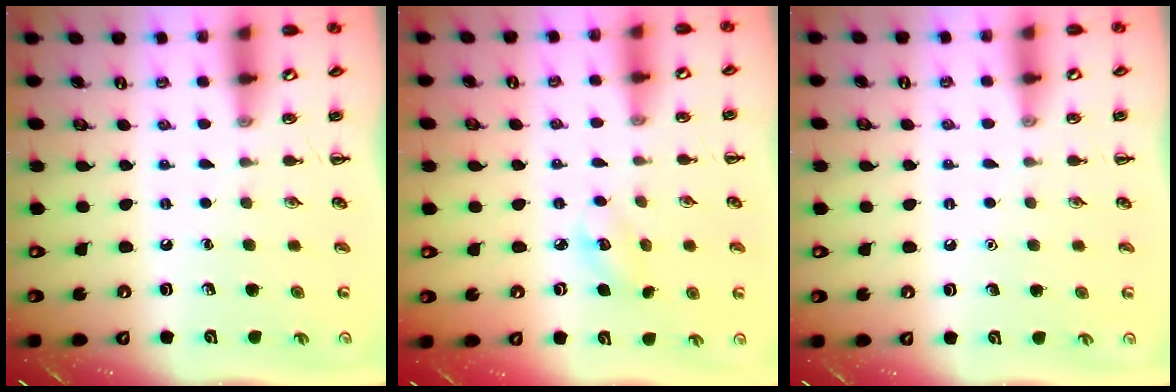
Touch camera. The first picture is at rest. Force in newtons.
{"total": 4.5, "press": 4.4, "slide": 1.0}
{"total": 1.5, "press": 1.5, "slide": 0.1}